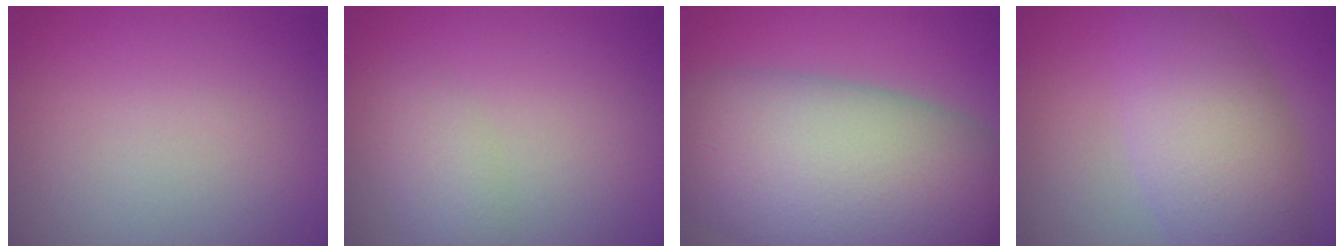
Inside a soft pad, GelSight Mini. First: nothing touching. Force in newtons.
{"total": 2.1, "press": 2.1, "slide": 0.1}
{"total": 15.7, "press": 15.7, "slide": 0.8}
{"total": 7.7, "press": 7.7, "slide": 0.3}